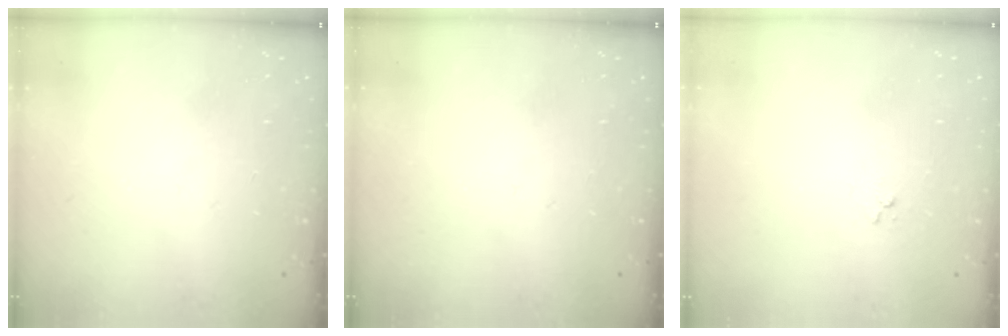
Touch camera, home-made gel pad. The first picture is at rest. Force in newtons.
{"total": 0.0}
{"total": 3.0, "press": 3.0, "slide": 0.2}